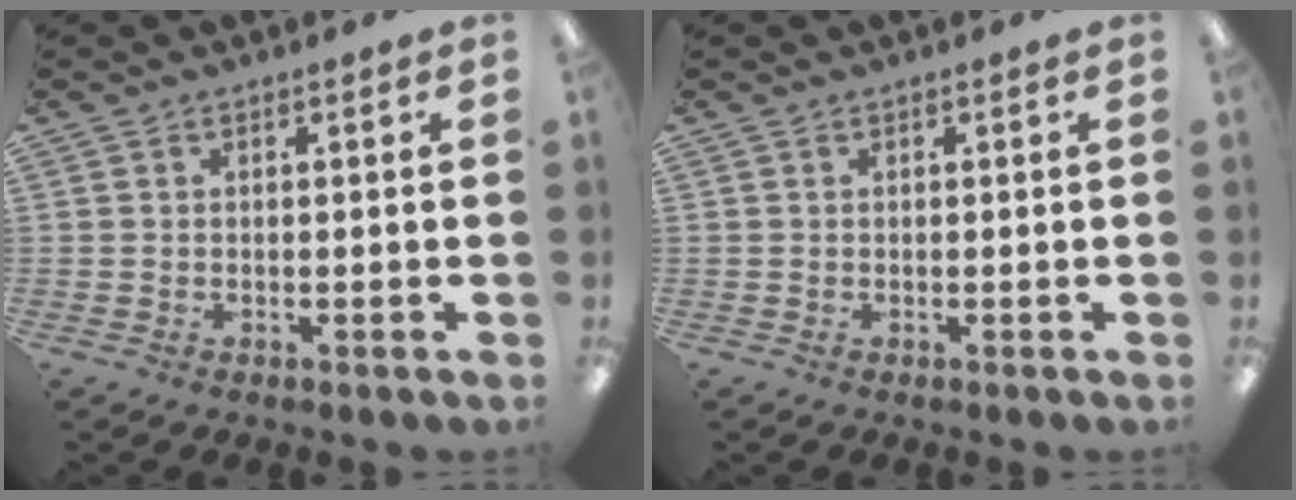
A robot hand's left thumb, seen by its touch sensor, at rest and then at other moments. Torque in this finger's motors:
{"motor_torque": [0.01, 0.01, 0.12, -0.12, 0.00]}